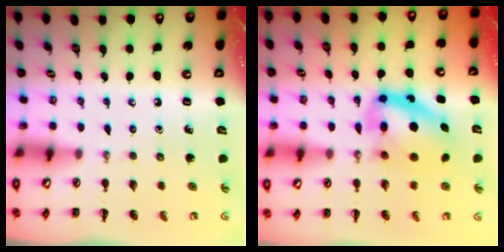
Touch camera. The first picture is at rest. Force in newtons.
{"total": 11.8, "press": 11.4, "slide": 2.9}